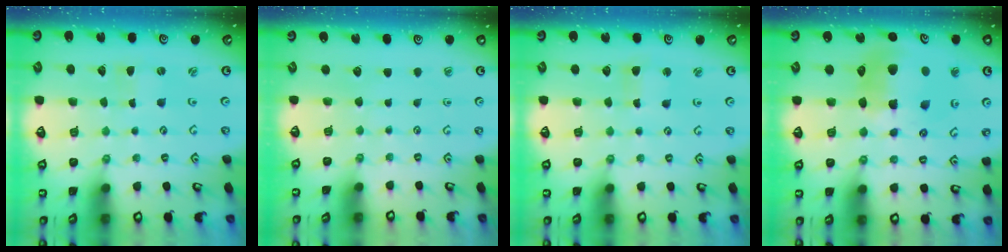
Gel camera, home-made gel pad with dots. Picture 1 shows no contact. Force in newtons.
{"total": 0.0}
{"total": 2.7, "press": 2.7, "slide": 0.2}
{"total": 14.0, "press": 13.8, "slide": 2.2}